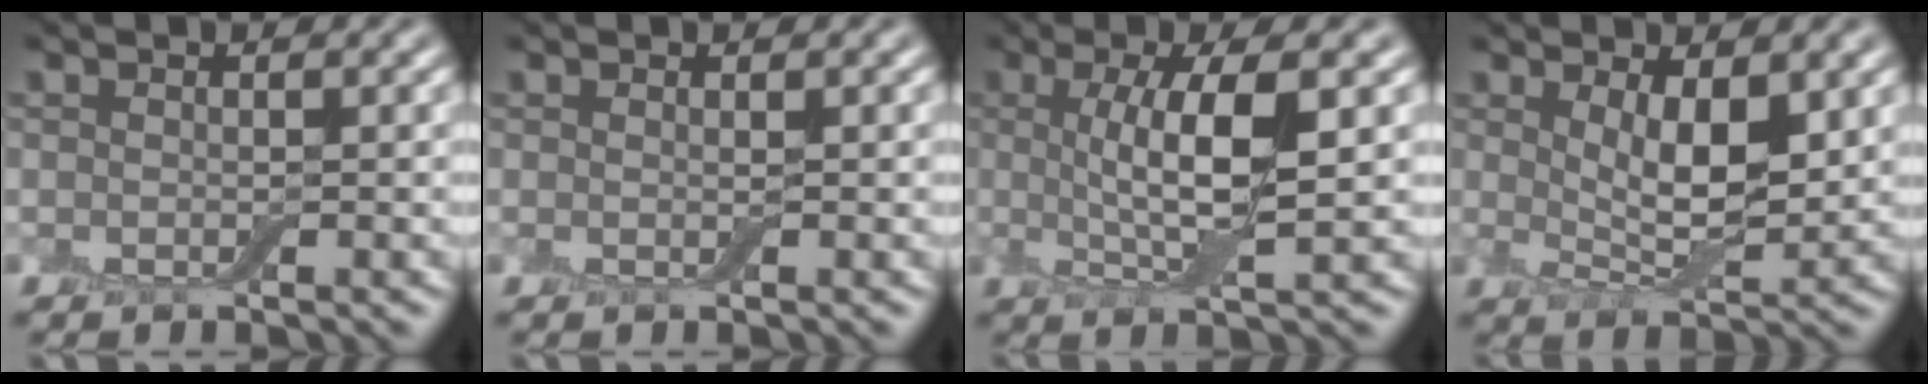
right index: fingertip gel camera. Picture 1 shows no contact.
{"total": 0.6, "force": [0.2, 0.0, 0.5], "torque": [-0.011, -0.002, 0.001]}
{"total": 6.9, "force": [1.0, 1.7, 6.6], "torque": [-0.119, 0.001, 0.015]}
{"total": 4.9, "force": [1.4, 1.7, 4.3], "torque": [-0.082, -0.009, 0.029]}